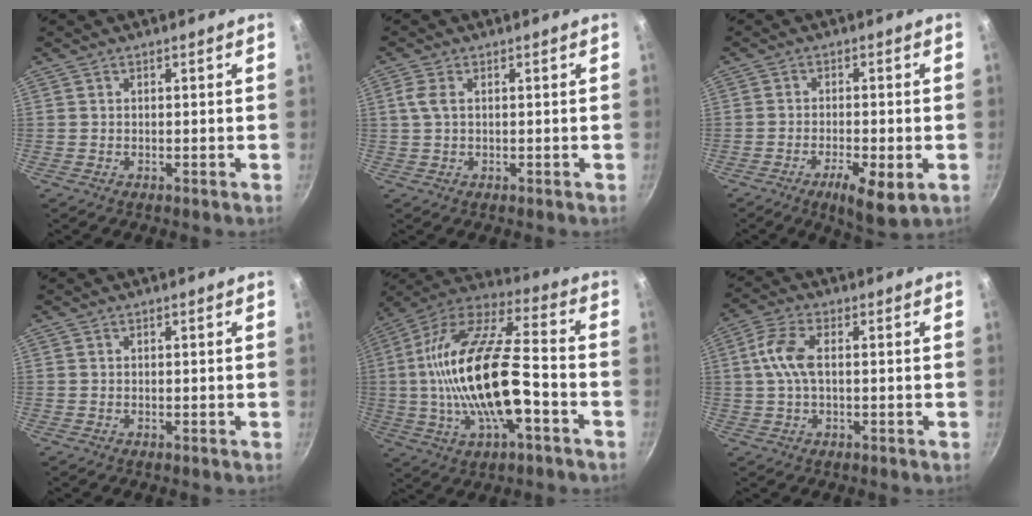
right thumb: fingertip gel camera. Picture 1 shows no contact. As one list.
[{"total": 2.6, "force": [0.6, 1.3, 2.2], "torque": [-0.050, 0.004, 0.011]}, {"total": 7.7, "force": [-3.0, 2.2, 6.7], "torque": [-0.115, 0.007, -0.043]}, {"total": 0.0}, {"total": 24.6, "force": [-4.2, 9.9, 22.1], "torque": [-0.416, 0.032, -0.084]}, {"total": 6.7, "force": [0.5, 3.2, 5.9], "torque": [-0.131, 0.015, 0.003]}]